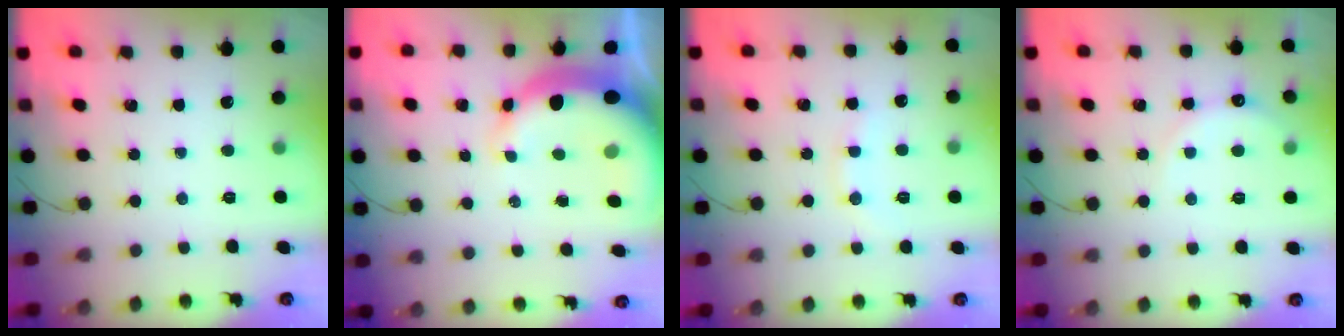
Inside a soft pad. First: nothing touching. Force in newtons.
{"total": 11.6, "press": 11.3, "slide": 2.7}
{"total": 5.5, "press": 5.5, "slide": 0.8}
{"total": 7.3, "press": 7.1, "slide": 1.7}